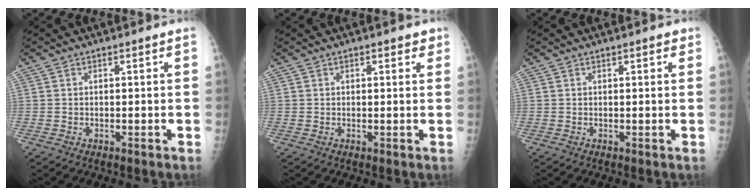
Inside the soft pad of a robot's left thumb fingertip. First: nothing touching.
{"total": 1.8, "force": [1.1, 1.0, 1.0], "torque": [0.001, -0.002, 0.009]}
{"total": 1.2, "force": [0.7, 0.5, 0.8], "torque": [-0.006, 0.000, 0.006]}